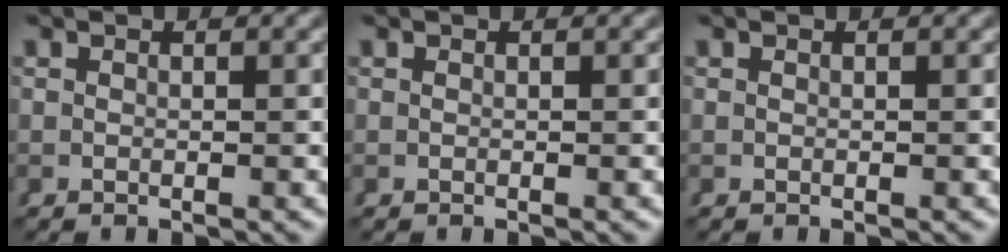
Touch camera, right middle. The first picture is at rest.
{"total": 0.0}
{"total": 0.0}